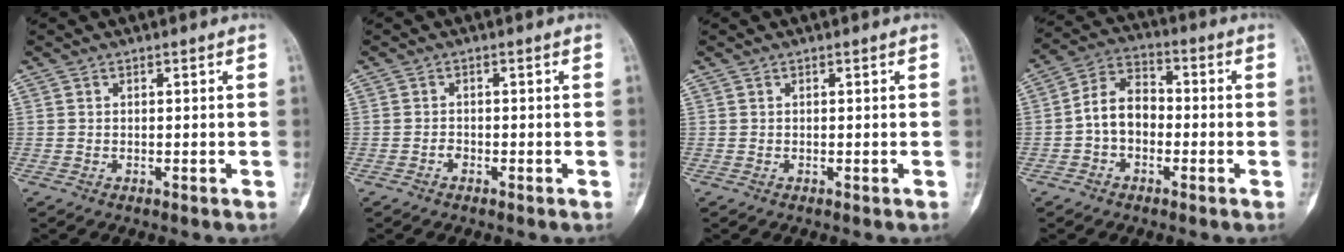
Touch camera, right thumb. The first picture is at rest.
{"total": 1.0, "force": [-0.7, 0.7, 0.4], "torque": [-0.004, 0.004, -0.015]}
{"total": 0.0}
{"total": 8.8, "force": [-1.4, 6.3, 6.0], "torque": [-0.091, 0.033, -0.040]}